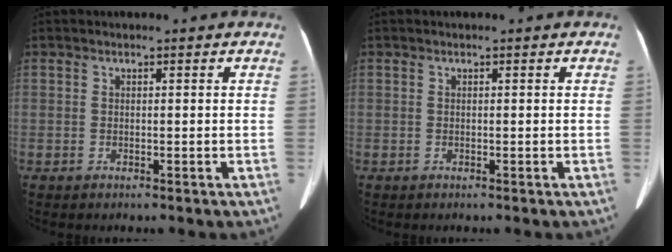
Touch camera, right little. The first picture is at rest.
{"total": 0.0}